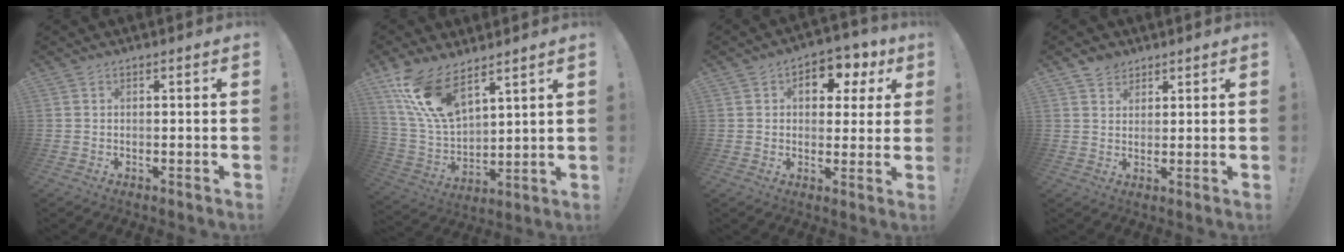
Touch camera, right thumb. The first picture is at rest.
{"total": 15.5, "force": [10.6, 6.5, 9.3], "torque": [-0.210, -0.064, 0.200]}
{"total": 9.1, "force": [3.2, 6.2, 5.8], "torque": [-0.070, -0.008, 0.057]}
{"total": 3.9, "force": [2.9, 2.5, 0.4], "torque": [0.002, -0.016, 0.052]}